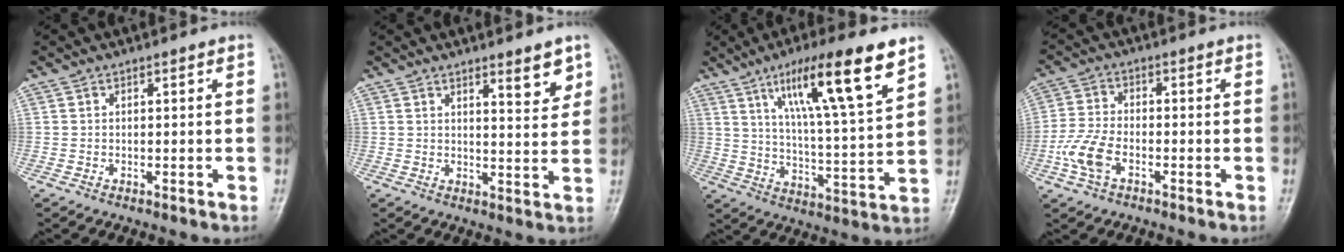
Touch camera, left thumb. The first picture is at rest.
{"total": 5.3, "force": [3.5, 1.2, 3.8], "torque": [-0.042, -0.028, 0.049]}
{"total": 18.0, "force": [10.1, 2.5, 14.7], "torque": [-0.233, -0.038, 0.172]}
{"total": 7.1, "force": [-3.0, 4.1, 5.0], "torque": [-0.112, 0.013, -0.063]}